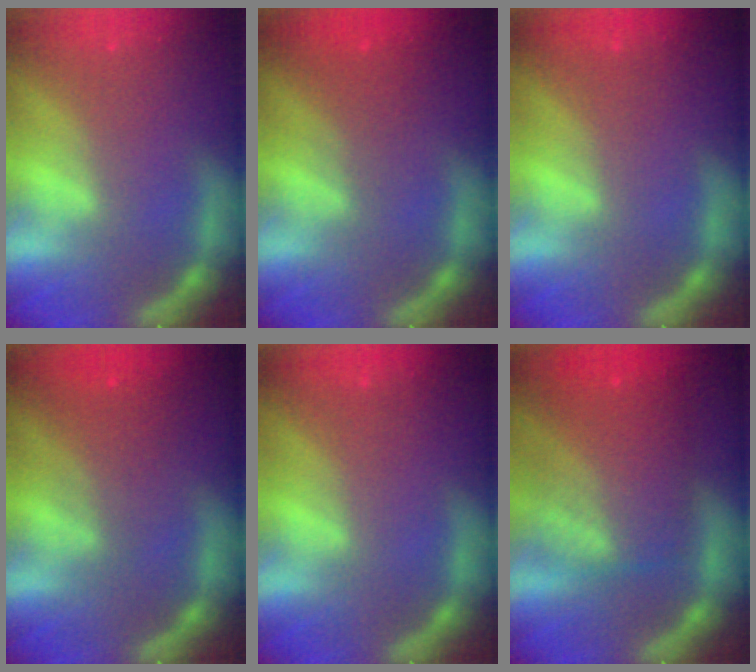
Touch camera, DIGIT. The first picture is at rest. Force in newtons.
{"total": 2.0}
{"total": 0.0}
{"total": 3.0}
{"total": 0.0}
{"total": 8.5}